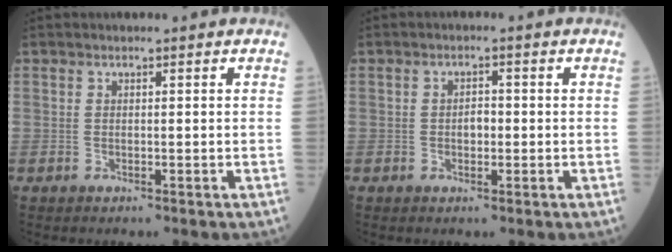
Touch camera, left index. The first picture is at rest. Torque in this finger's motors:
{"motor_torque": [0.30, -0.19, 0.01, 0.02]}